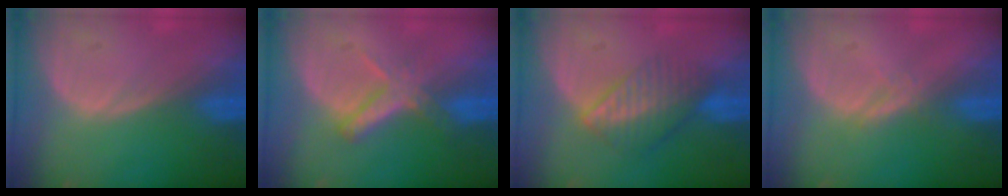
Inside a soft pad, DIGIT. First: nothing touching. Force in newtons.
{"total": 5.4, "press": 4.9, "slide": 2.2}
{"total": 6.7, "press": 5.8, "slide": 3.3}
{"total": 1.3, "press": 1.3, "slide": 0.1}